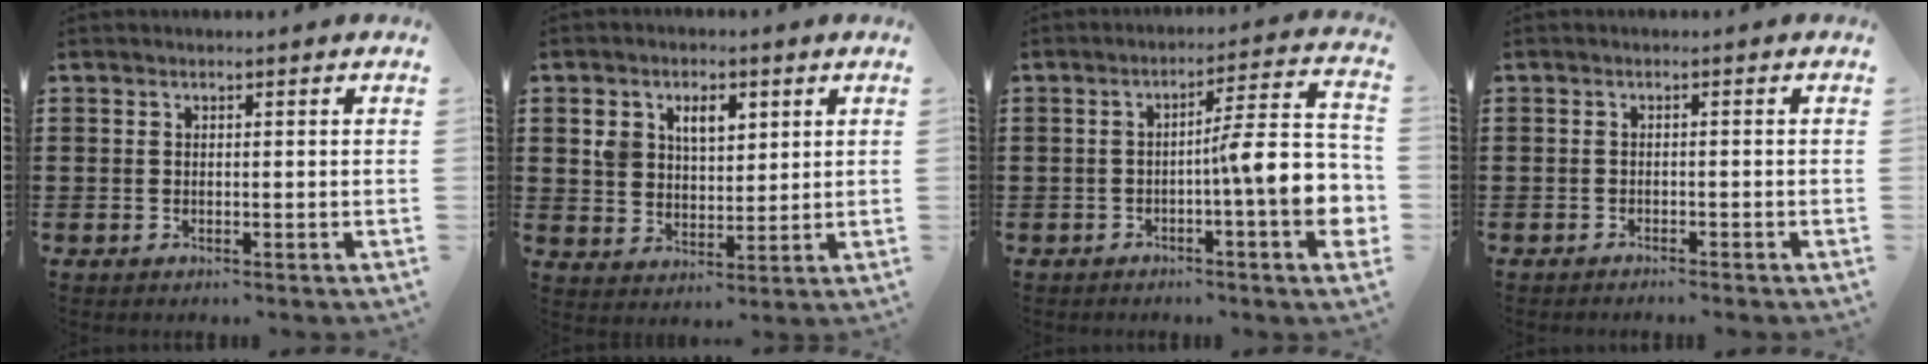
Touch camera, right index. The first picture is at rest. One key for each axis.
{"total": 5.7, "fx": 2.7, "fy": 3.9, "fz": 3.2, "tx": -0.071, "ty": 0.015, "tz": 0.046}
{"total": 9.6, "fx": -1.3, "fy": 1.2, "fz": 9.4, "tx": -0.135, "ty": -0.020, "tz": -0.026}
{"total": 0.9, "fx": -0.9, "fy": 0.0, "fz": 0.0, "tx": -0.002, "ty": 0.001, "tz": -0.020}